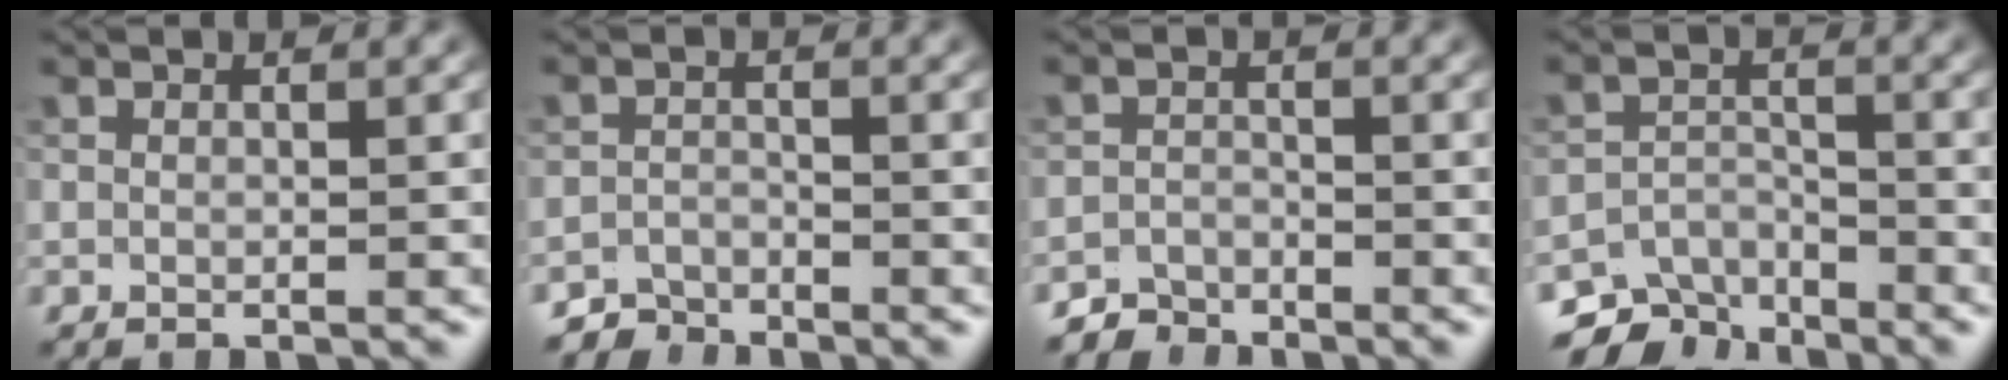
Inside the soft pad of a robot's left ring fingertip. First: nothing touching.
{"total": 2.7, "force": [-2.6, 0.7, -0.1], "torque": [0.005, -0.001, -0.050]}
{"total": 2.4, "force": [-2.3, 0.7, -0.1], "torque": [0.007, 0.001, -0.046]}
{"total": 5.9, "force": [-5.1, 2.7, 1.3], "torque": [-0.009, -0.015, -0.083]}